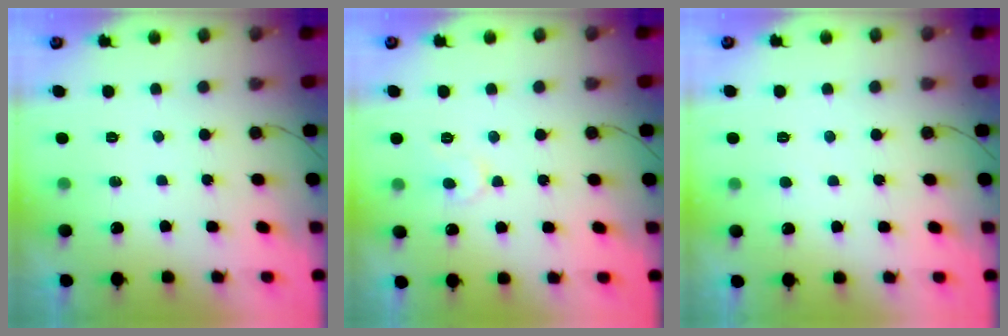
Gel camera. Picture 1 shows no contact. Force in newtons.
{"total": 4.2, "press": 4.2, "slide": 0.2}
{"total": 3.1, "press": 3.1, "slide": 0.3}